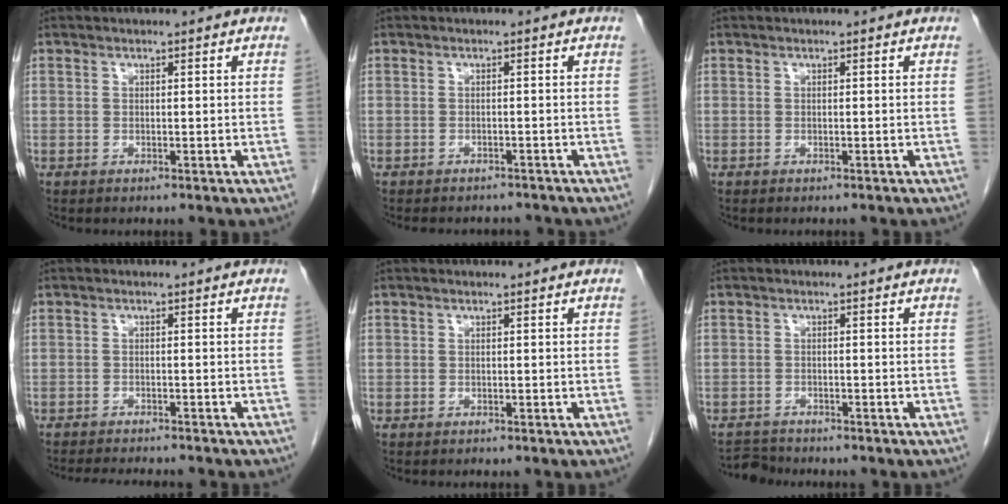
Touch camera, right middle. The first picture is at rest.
{"total": 6.1, "force": [-5.6, 2.0, 1.3], "torque": [-0.017, 0.000, -0.065]}
{"total": 0.8, "force": [-0.7, 0.2, 0.3], "torque": [-0.005, -0.001, -0.009]}
{"total": 6.8, "force": [-6.3, 0.7, 2.5], "torque": [-0.035, -0.013, -0.090]}
{"total": 0.0}
{"total": 2.2, "force": [-2.1, 0.2, -0.6], "torque": [0.013, -0.010, -0.038]}